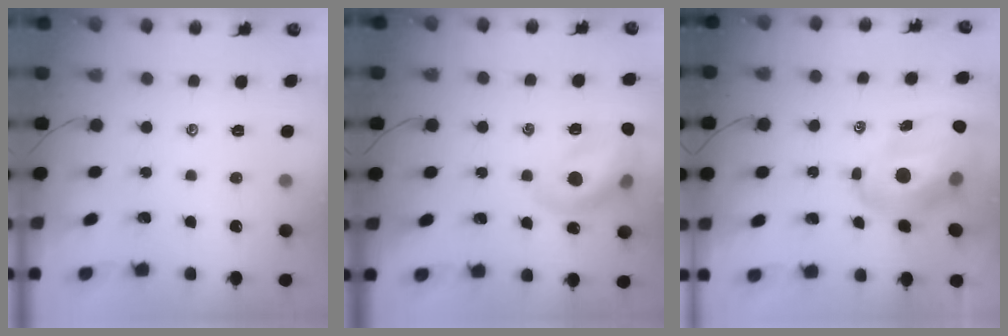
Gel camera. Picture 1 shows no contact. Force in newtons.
{"total": 15.9, "press": 15.7, "slide": 2.7}
{"total": 13.2, "press": 12.6, "slide": 3.7}